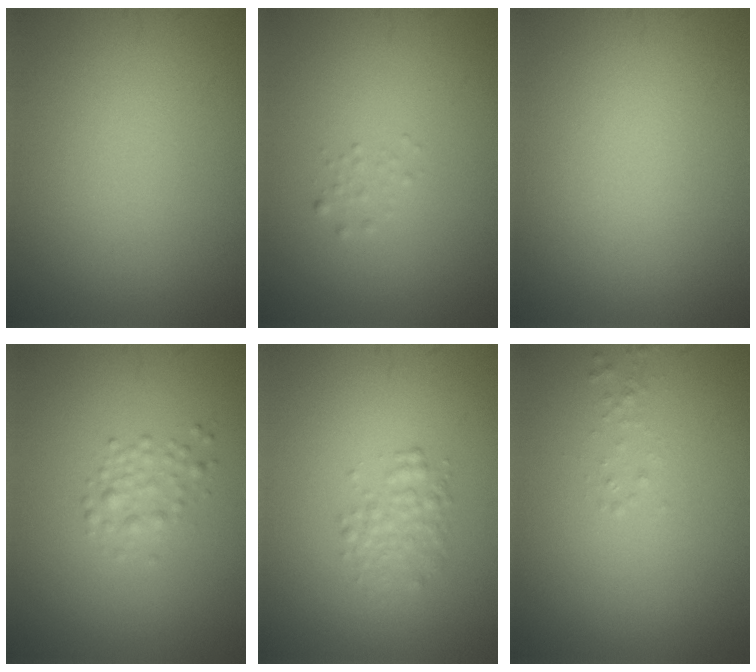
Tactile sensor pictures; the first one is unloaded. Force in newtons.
{"total": 0.6, "press": 0.6, "slide": 0.0}
{"total": 0.0}
{"total": 2.2, "press": 2.2, "slide": 0.1}
{"total": 2.0, "press": 2.0, "slide": 0.1}
{"total": 0.7, "press": 0.6, "slide": 0.1}